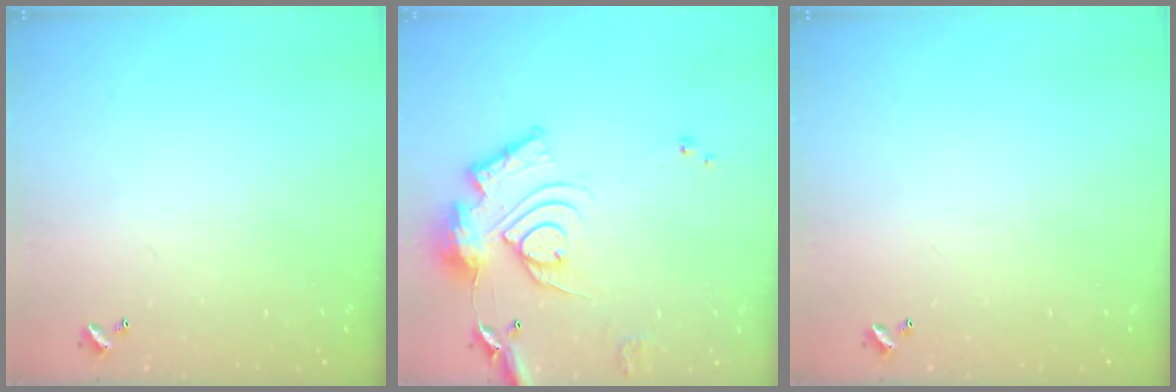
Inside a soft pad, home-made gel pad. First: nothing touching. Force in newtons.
{"total": 15.8, "press": 15.8, "slide": 1.0}
{"total": 0.0}